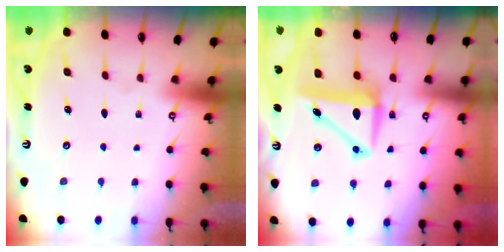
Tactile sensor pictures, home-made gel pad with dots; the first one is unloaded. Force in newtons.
{"total": 7.6, "press": 7.4, "slide": 1.3}